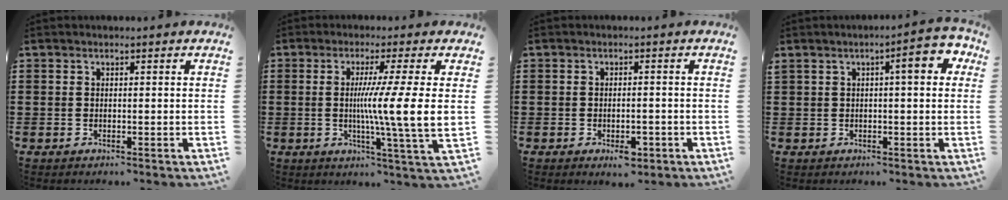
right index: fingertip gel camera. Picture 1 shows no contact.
{"total": 9.8, "force": [0.9, -1.1, 9.7], "torque": [-0.179, -0.011, 0.008]}
{"total": 2.7, "force": [-1.3, 1.1, 2.0], "torque": [-0.034, 0.001, -0.023]}
{"total": 5.6, "force": [1.4, 1.4, 5.2], "torque": [-0.076, -0.002, 0.017]}